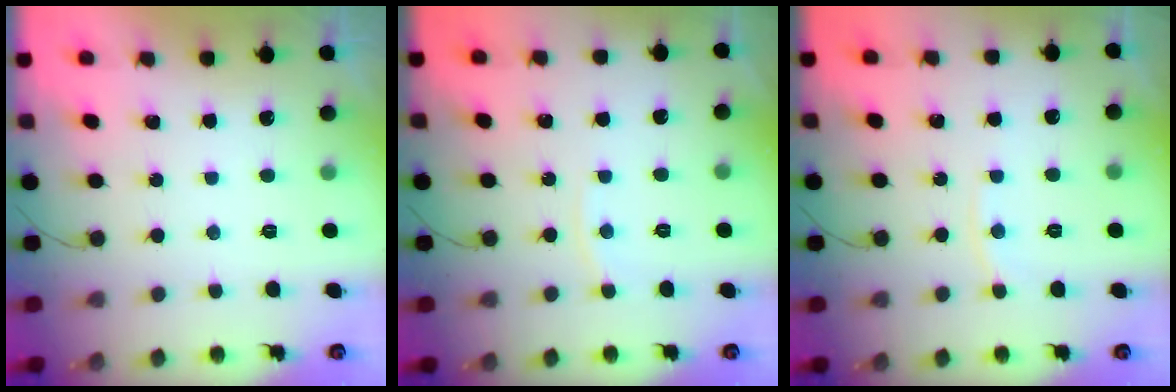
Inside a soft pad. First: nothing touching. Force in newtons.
{"total": 2.7, "press": 2.7, "slide": 0.4}
{"total": 4.6, "press": 4.5, "slide": 0.5}